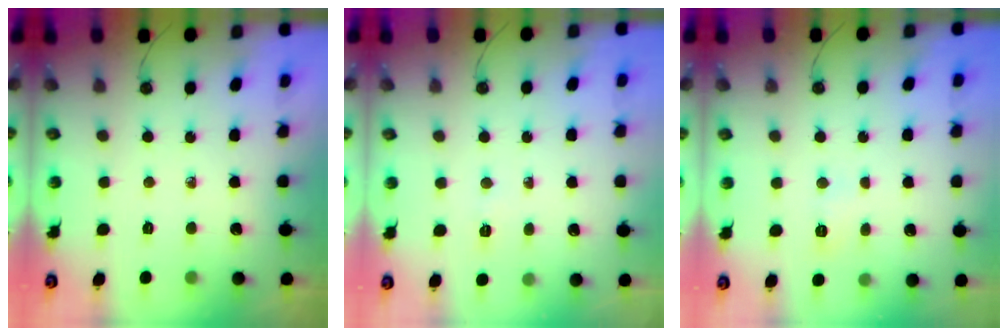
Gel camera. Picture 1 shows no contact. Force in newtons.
{"total": 2.4, "press": 2.3, "slide": 0.7}
{"total": 13.2, "press": 6.2, "slide": 11.6}